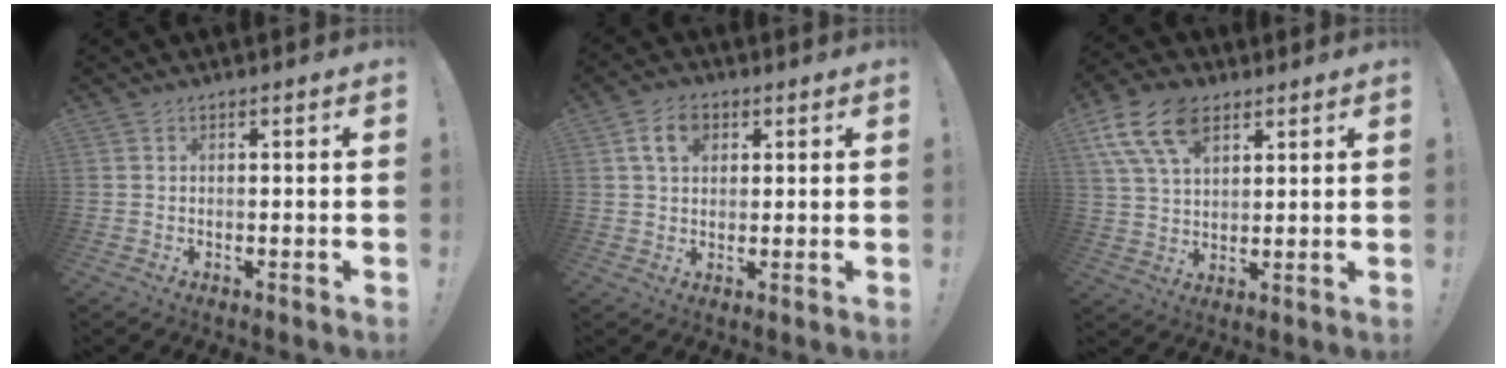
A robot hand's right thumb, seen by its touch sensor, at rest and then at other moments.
{"total": 7.4, "force": [2.7, 5.2, 4.5], "torque": [-0.070, 0.005, 0.049]}
{"total": 14.1, "force": [7.5, 8.3, 8.7], "torque": [-0.168, -0.020, 0.142]}